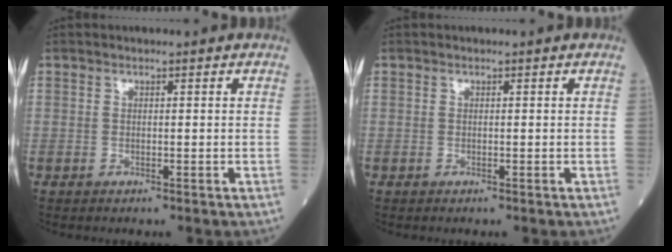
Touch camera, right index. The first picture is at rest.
{"total": 0.0}